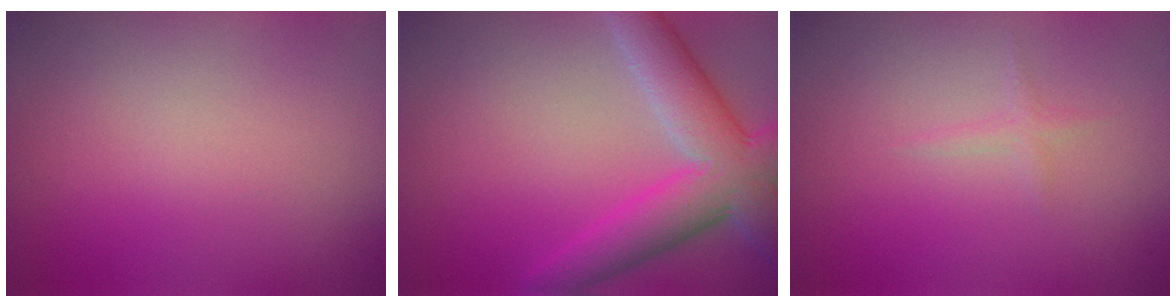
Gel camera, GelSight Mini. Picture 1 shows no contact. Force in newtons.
{"total": 7.5, "press": 7.5, "slide": 0.4}
{"total": 0.8, "press": 0.8, "slide": 0.1}